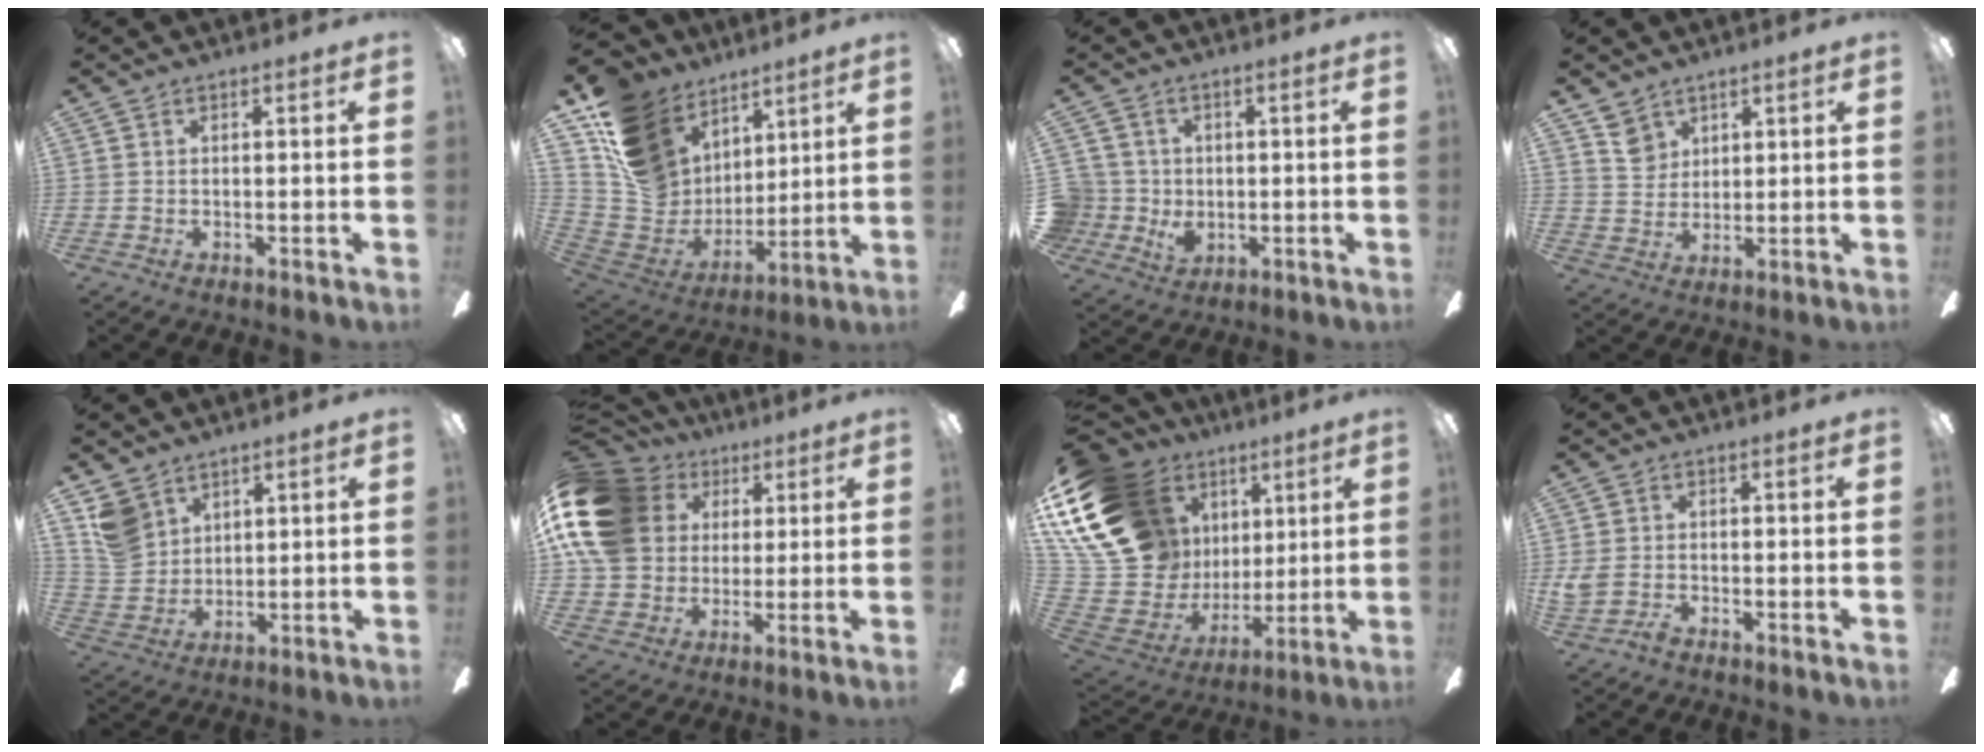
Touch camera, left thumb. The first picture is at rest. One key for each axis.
{"total": 18.6, "fx": 9.3, "fy": 14.5, "fz": 7.2, "tx": -0.150, "ty": -0.049, "tz": 0.194}
{"total": 6.5, "fx": 0.1, "fy": 6.4, "fz": 1.4, "tx": -0.050, "ty": -0.004, "tz": 0.007}
{"total": 6.0, "fx": 4.1, "fy": 4.2, "fz": 1.2, "tx": -0.010, "ty": -0.016, "tz": 0.073}
{"total": 8.3, "fx": 4.9, "fy": 6.3, "fz": 2.3, "tx": -0.047, "ty": -0.015, "tz": 0.100}
{"total": 19.2, "fx": 4.5, "fy": 15.6, "fz": 10.3, "tx": -0.202, "ty": -0.001, "tz": 0.086}
{"total": 23.8, "fx": 10.8, "fy": 17.0, "fz": 12.7, "tx": -0.281, "ty": -0.080, "tz": 0.234}
{"total": 3.3, "fx": -1.9, "fy": 1.6, "fz": 2.2, "tx": -0.056, "ty": 0.002, "tz": -0.038}